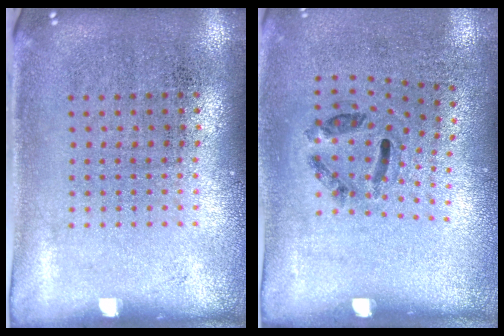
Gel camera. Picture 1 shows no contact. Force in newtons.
{"total": 1.3, "press": 0.6, "slide": 1.1}